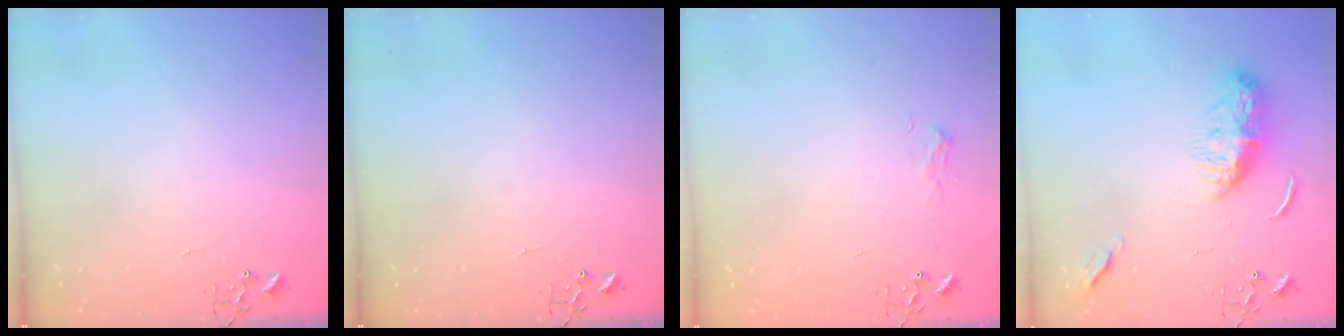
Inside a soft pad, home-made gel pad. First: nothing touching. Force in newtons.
{"total": 0.0}
{"total": 6.0, "press": 6.0, "slide": 0.7}
{"total": 10.4, "press": 10.3, "slide": 0.7}